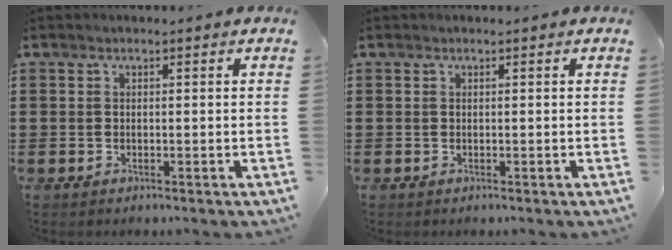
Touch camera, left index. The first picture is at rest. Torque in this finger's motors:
{"motor_torque": [-0.52, 0.83, 0.00, 0.00]}